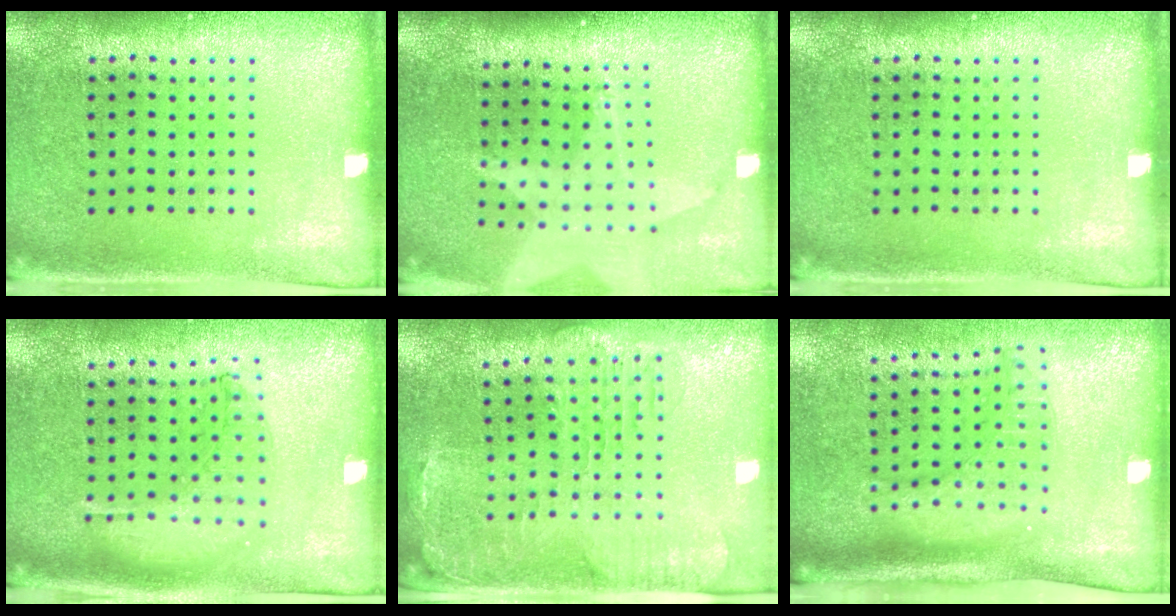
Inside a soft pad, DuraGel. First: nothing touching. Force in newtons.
{"total": 1.9, "press": 1.5, "slide": 1.2}
{"total": 0.0}
{"total": 1.0, "press": 1.0, "slide": 0.1}
{"total": 1.5, "press": 1.4, "slide": 0.4}
{"total": 2.0, "press": 1.6, "slide": 1.3}